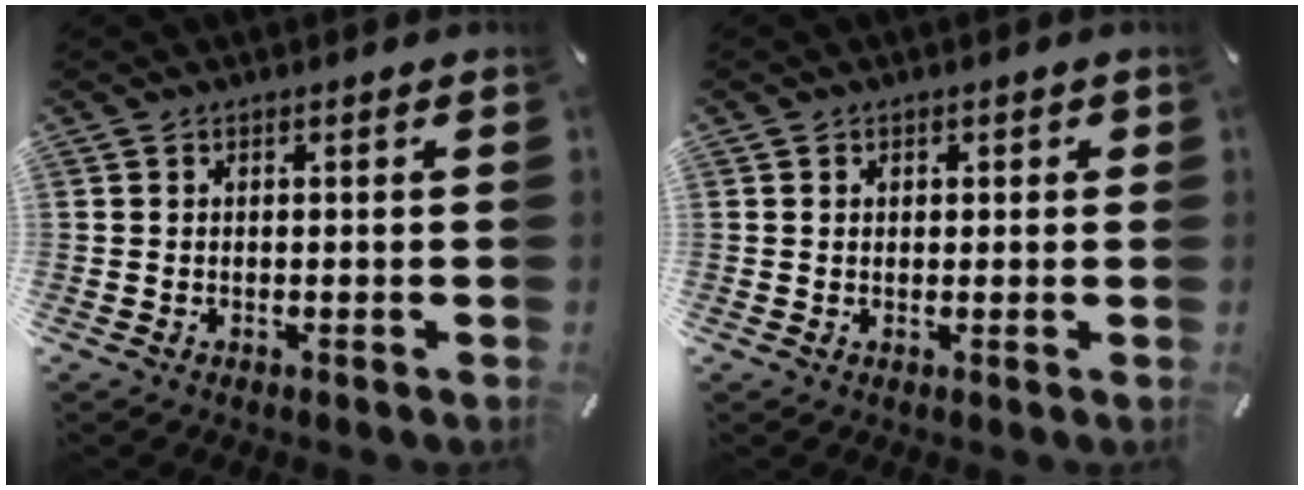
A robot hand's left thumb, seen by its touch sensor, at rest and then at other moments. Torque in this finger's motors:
{"motor_torque": [-0.23, -0.56, -0.08, 0.22, -0.11]}